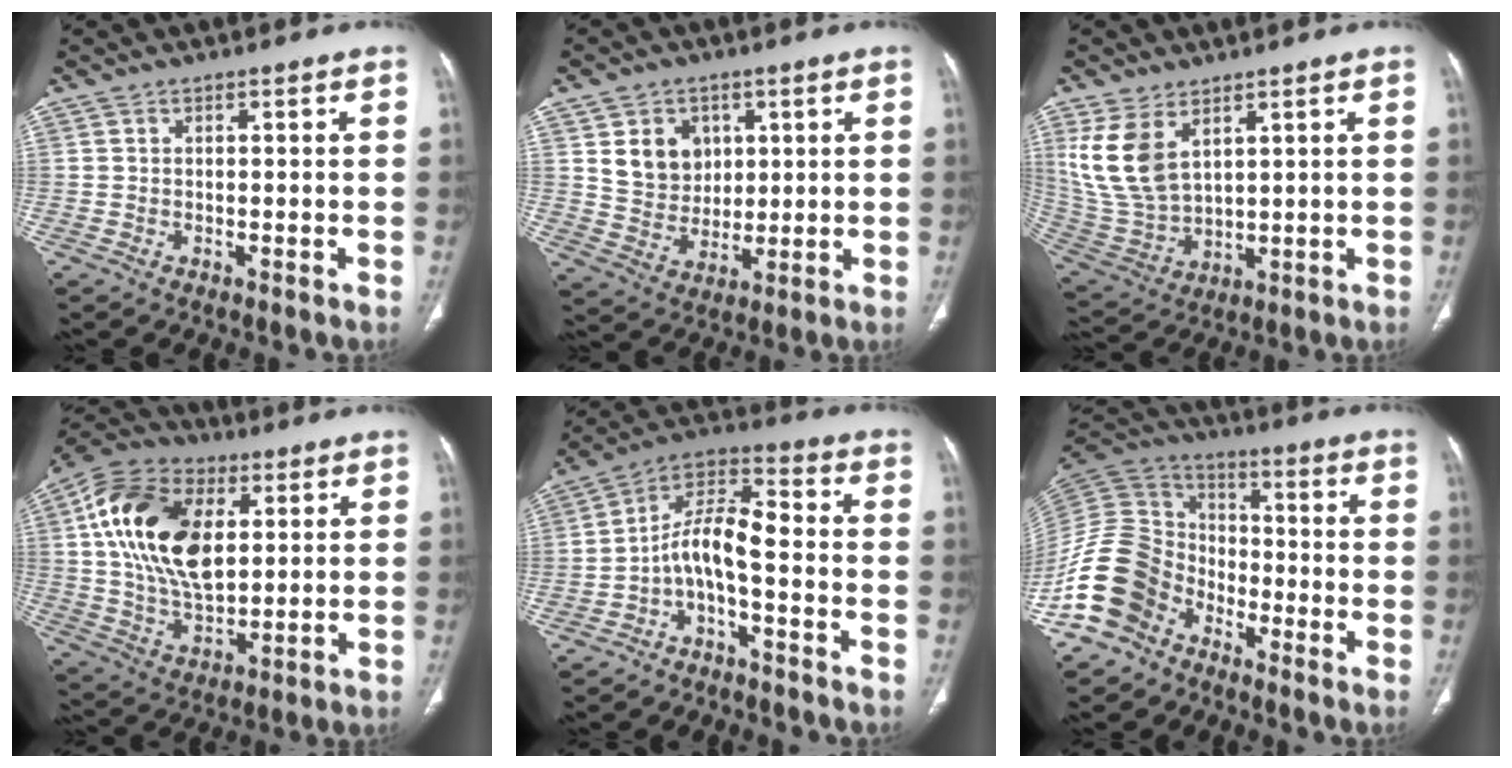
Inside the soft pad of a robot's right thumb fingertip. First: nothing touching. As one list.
[{"total": 9.1, "force": [3.0, 7.6, 4.2], "torque": [-0.035, -0.017, 0.063]}, {"total": 12.0, "force": [5.4, 6.8, 8.4], "torque": [-0.171, -0.018, 0.129]}, {"total": 20.8, "force": [4.7, 12.4, 16.0], "torque": [-0.279, -0.002, 0.079]}, {"total": 9.1, "force": [-3.2, 3.5, 7.8], "torque": [-0.145, 0.072, -0.069]}, {"total": 15.1, "force": [-9.0, 10.4, 6.3], "torque": [-0.118, 0.071, -0.186]}]